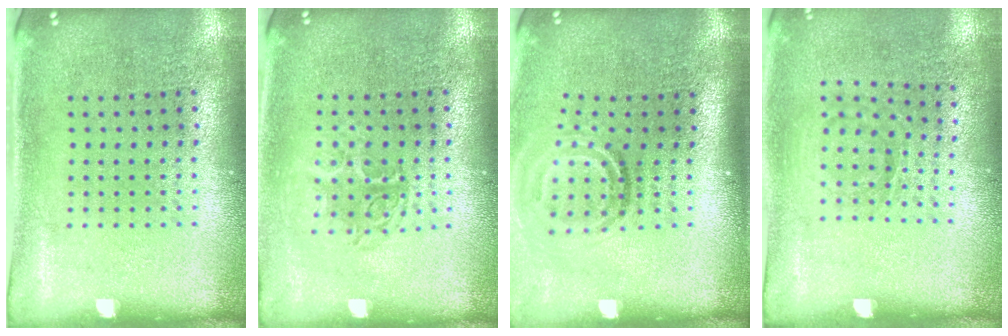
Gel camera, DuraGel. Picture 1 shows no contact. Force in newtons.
{"total": 1.2, "press": 1.1, "slide": 0.4}
{"total": 1.9, "press": 1.3, "slide": 1.4}
{"total": 1.0, "press": 0.8, "slide": 0.6}